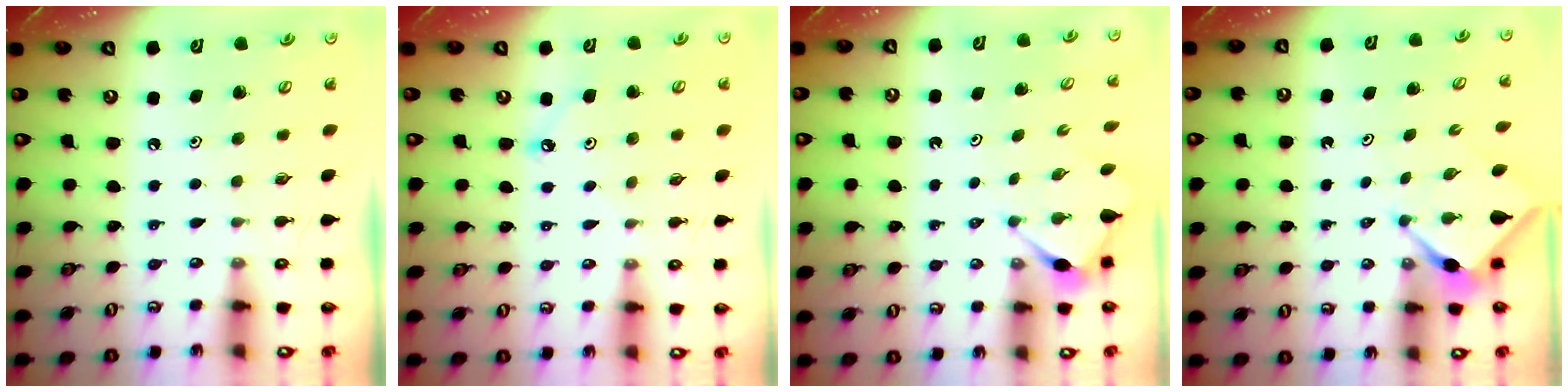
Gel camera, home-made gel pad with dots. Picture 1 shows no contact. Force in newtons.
{"total": 4.5, "press": 4.5, "slide": 0.2}
{"total": 3.2, "press": 3.2, "slide": 0.3}
{"total": 3.7, "press": 3.7, "slide": 0.3}